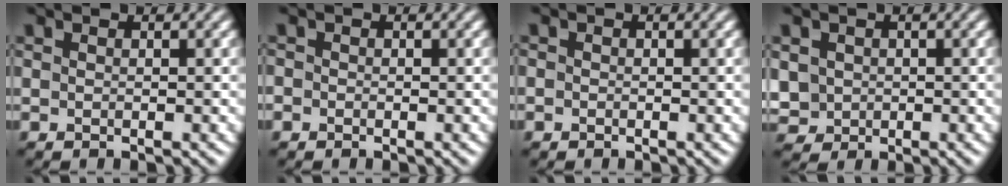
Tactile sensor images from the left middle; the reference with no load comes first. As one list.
[{"total": 1.0, "force": [-0.1, 0.9, 0.2], "torque": [0.003, 0.003, -0.018]}, {"total": 0.9, "force": [-0.1, 0.9, 0.2], "torque": [0.001, 0.002, -0.014]}, {"total": 4.1, "force": [0.5, 3.8, 1.6], "torque": [-0.054, 0.015, 0.008]}]